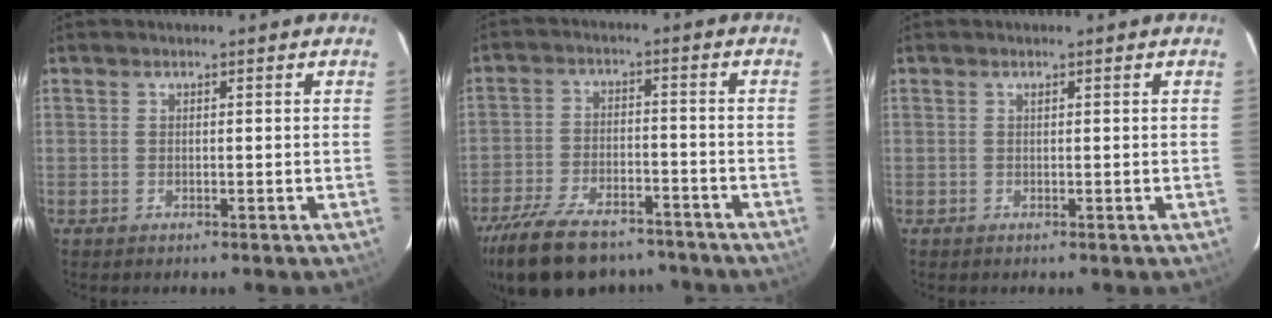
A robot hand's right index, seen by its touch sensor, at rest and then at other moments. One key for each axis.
{"total": 19.8, "fx": -15.5, "fy": 8.4, "fz": 9.0, "tx": -0.206, "ty": -0.012, "tz": -0.240}
{"total": 0.0}